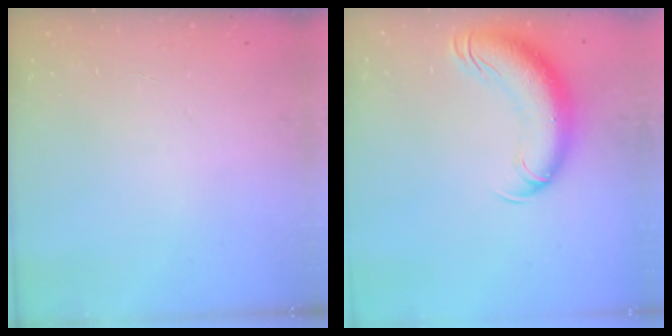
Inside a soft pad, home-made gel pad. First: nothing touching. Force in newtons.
{"total": 13.8, "press": 13.4, "slide": 3.2}